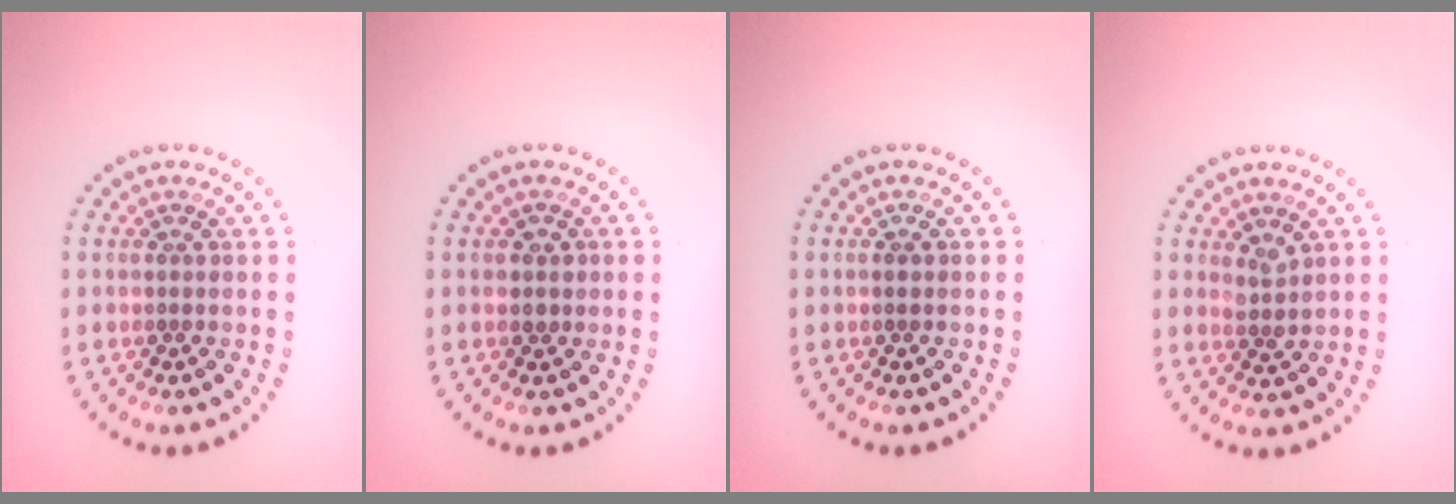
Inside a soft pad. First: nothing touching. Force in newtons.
{"total": 1.2, "press": 1.1, "slide": 0.5}
{"total": 0.7, "press": 0.6, "slide": 0.1}
{"total": 1.3, "press": 1.0, "slide": 0.8}